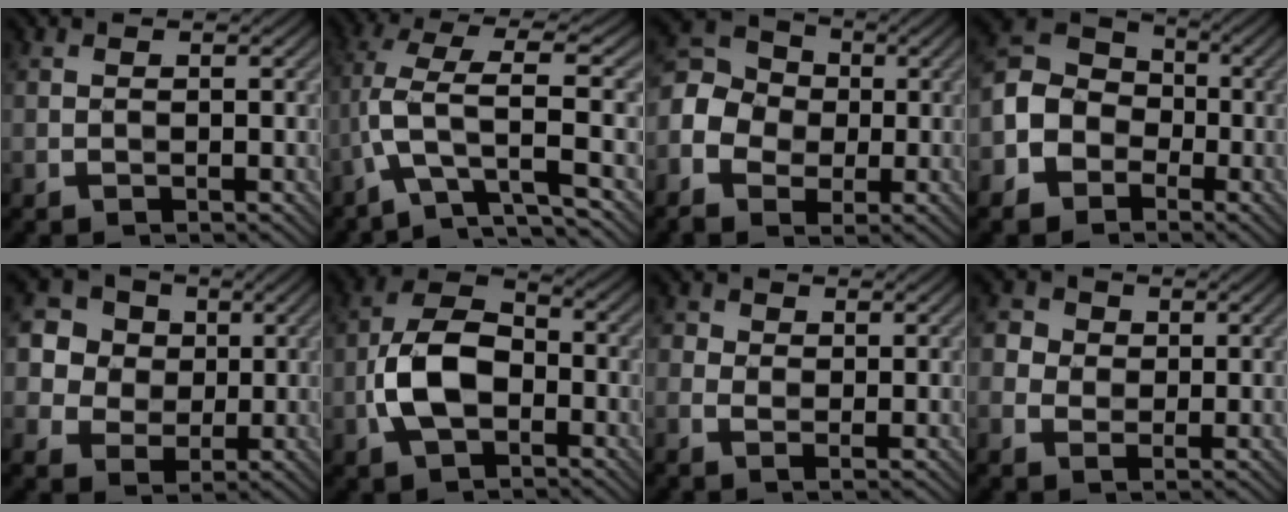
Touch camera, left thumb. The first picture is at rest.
{"total": 6.7, "force": [-1.9, 1.1, 6.3], "torque": [-0.137, 0.019, -0.051]}
{"total": 8.4, "force": [-1.3, 7.0, 4.3], "torque": [-0.132, -0.001, -0.035]}
{"total": 7.7, "force": [-2.6, 6.4, 3.3], "torque": [-0.090, -0.007, -0.064]}
{"total": 8.3, "force": [2.3, 7.4, 3.0], "torque": [-0.110, 0.020, 0.042]}
{"total": 8.6, "force": [-2.2, 5.2, 6.4], "torque": [-0.141, 0.010, -0.049]}
{"total": 2.2, "force": [0.4, 1.7, 1.4], "torque": [-0.034, 0.001, 0.006]}
{"total": 3.8, "force": [0.7, 3.5, 1.4], "torque": [-0.059, 0.005, 0.007]}